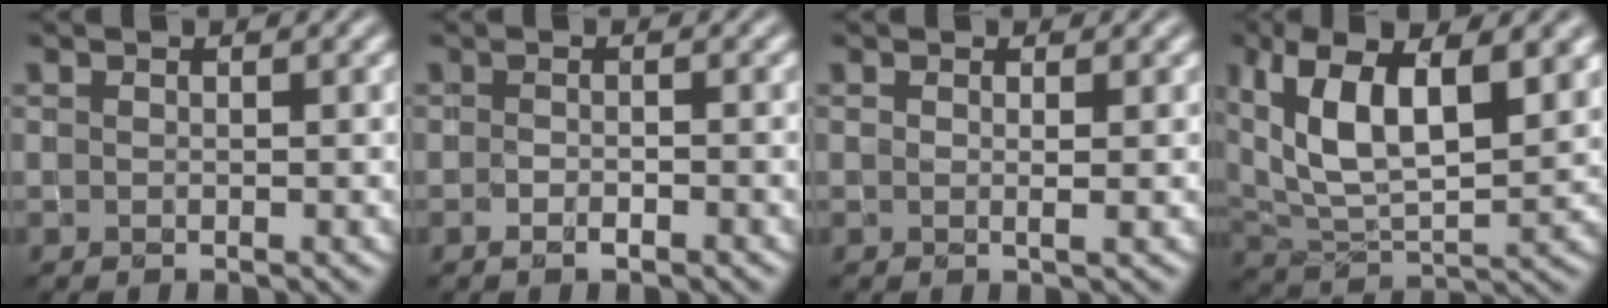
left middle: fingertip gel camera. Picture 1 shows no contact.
{"total": 0.9, "force": [-0.6, 0.3, 0.6], "torque": [-0.010, 0.000, -0.011]}
{"total": 0.7, "force": [0.2, 0.2, 0.7], "torque": [-0.007, 0.002, -0.001]}
{"total": 11.4, "force": [4.5, 5.3, 9.0], "torque": [-0.170, 0.009, 0.079]}